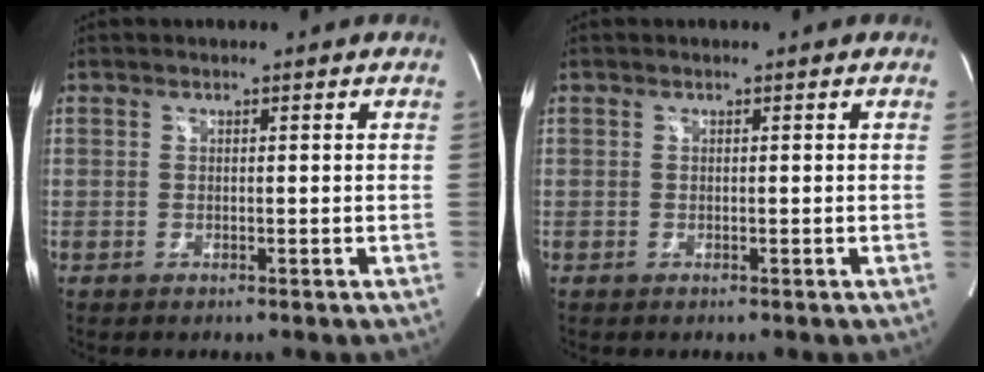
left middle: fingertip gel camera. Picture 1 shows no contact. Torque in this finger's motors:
{"motor_torque": [0.18, -0.16, 0.14, 0.02]}